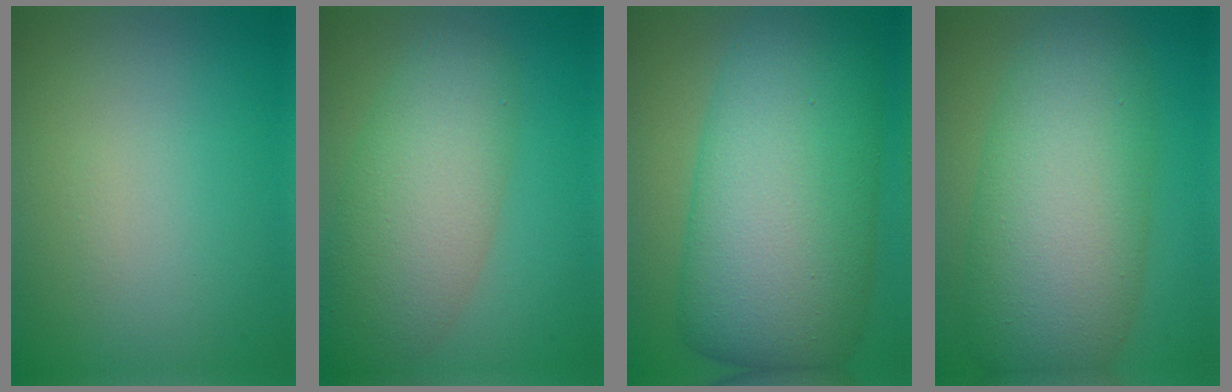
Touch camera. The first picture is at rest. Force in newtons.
{"total": 7.0, "press": 7.0, "slide": 0.4}
{"total": 14.7, "press": 14.7, "slide": 0.1}
{"total": 10.8, "press": 10.8, "slide": 0.4}